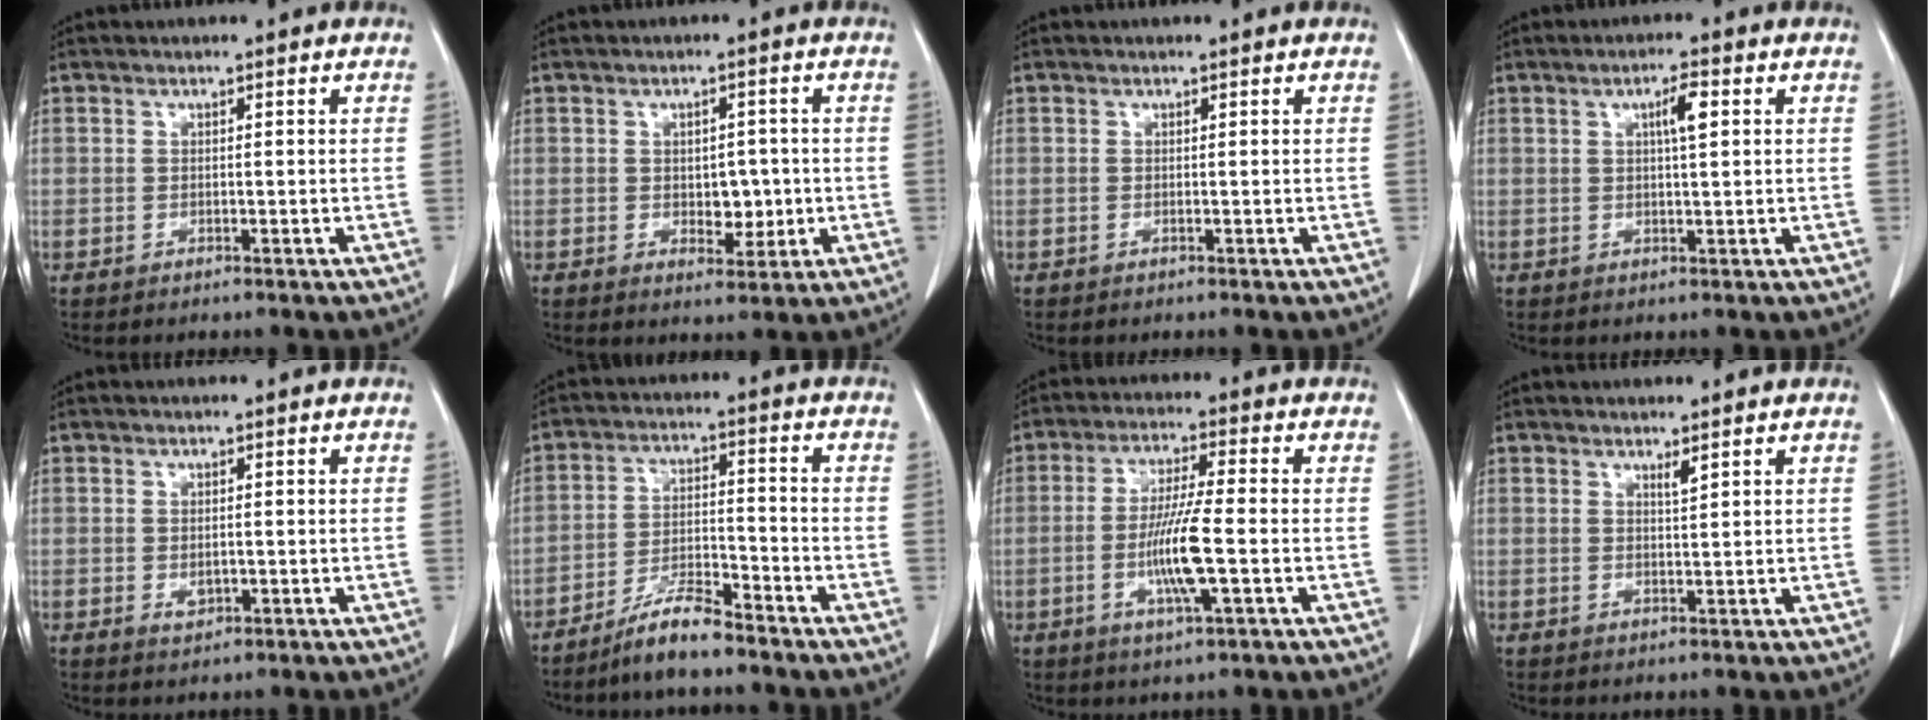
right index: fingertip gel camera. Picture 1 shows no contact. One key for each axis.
{"total": 4.4, "fx": -0.4, "fy": 2.8, "fz": 3.4, "tx": -0.039, "ty": 0.003, "tz": 0.004}
{"total": 0.0}
{"total": 3.5, "fx": 1.1, "fy": 0.4, "fz": 3.3, "tx": -0.056, "ty": 0.003, "tz": 0.018}
{"total": 1.8, "fx": -0.3, "fy": 1.1, "fz": 1.3, "tx": -0.024, "ty": -0.002, "tz": 0.002}
{"total": 6.9, "fx": -5.9, "fy": 0.7, "fz": 3.6, "tx": -0.071, "ty": -0.008, "tz": -0.112}
{"total": 8.7, "fx": -2.0, "fy": 0.2, "fz": 8.5, "tx": -0.167, "ty": -0.008, "tz": -0.039}
{"total": 1.1, "fx": 0.9, "fy": 0.0, "fz": 0.7, "tx": -0.017, "ty": -0.006, "tz": 0.019}